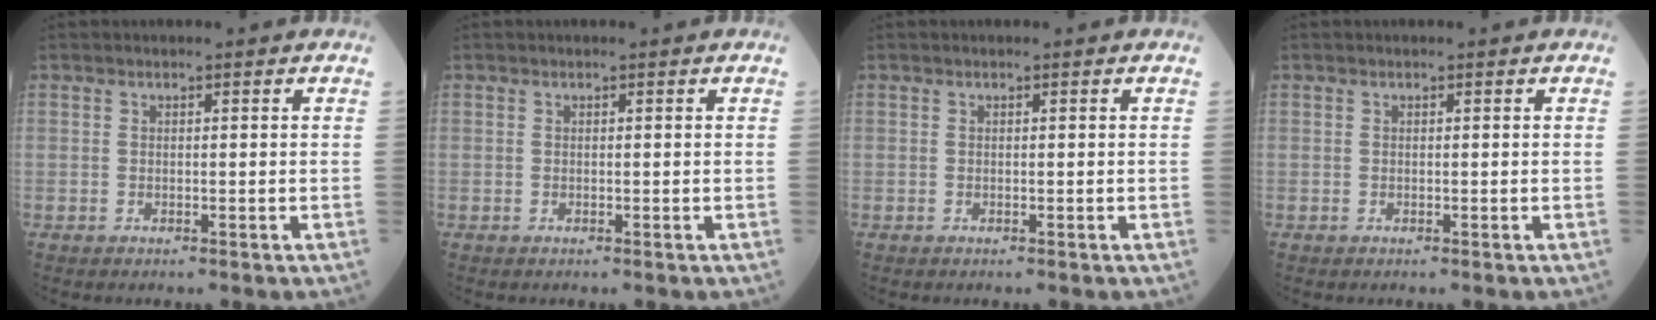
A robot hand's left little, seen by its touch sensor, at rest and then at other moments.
{"total": 0.0}
{"total": 0.0}
{"total": 0.0}